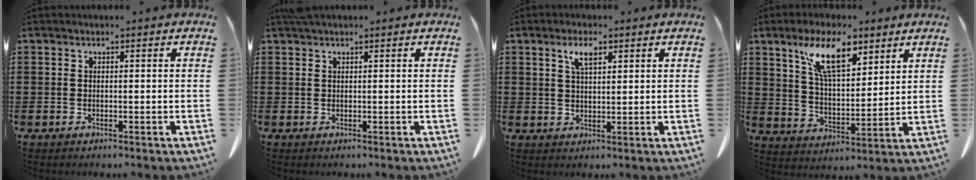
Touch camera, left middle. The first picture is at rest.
{"total": 1.0, "force": [0.8, 0.2, 0.6], "torque": [-0.014, 0.000, 0.016]}
{"total": 4.0, "force": [2.3, 1.3, 3.0], "torque": [-0.058, 0.002, 0.039]}
{"total": 10.6, "force": [6.7, 3.9, 7.1], "torque": [-0.149, -0.007, 0.121]}